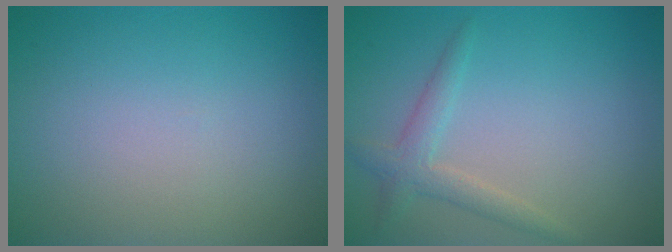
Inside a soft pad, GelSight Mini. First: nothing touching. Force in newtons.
{"total": 2.1, "press": 2.1, "slide": 0.0}